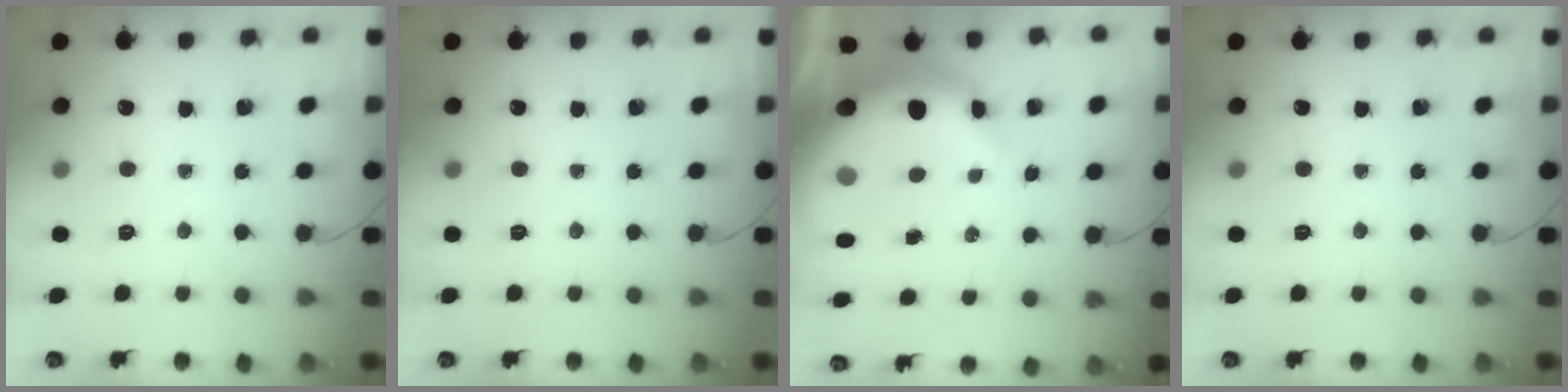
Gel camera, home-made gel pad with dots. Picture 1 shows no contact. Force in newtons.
{"total": 0.0}
{"total": 11.5, "press": 11.2, "slide": 2.6}
{"total": 0.0}